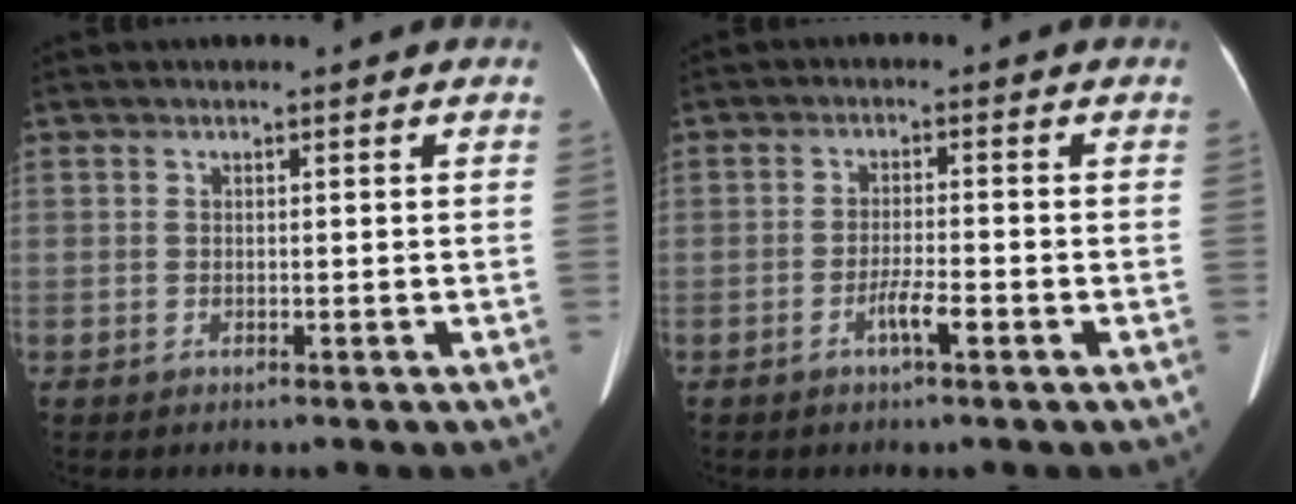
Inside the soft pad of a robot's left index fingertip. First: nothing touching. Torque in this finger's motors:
{"motor_torque": [0.01, 0.05, 0.08, 0.06]}